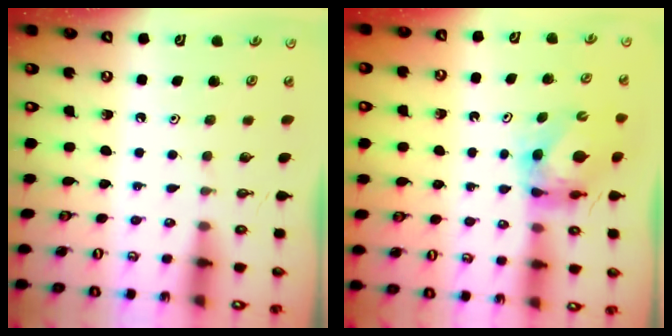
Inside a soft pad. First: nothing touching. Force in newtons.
{"total": 5.6, "press": 5.6, "slide": 0.5}